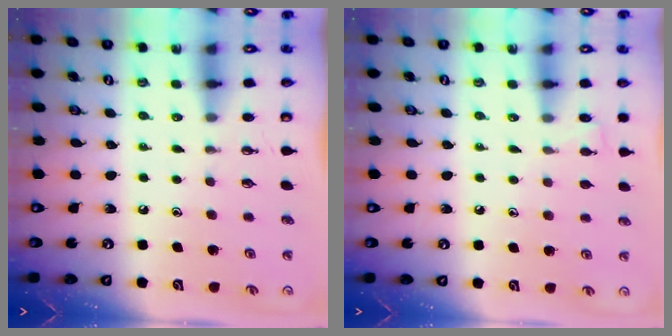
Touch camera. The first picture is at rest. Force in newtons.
{"total": 5.3, "press": 5.3, "slide": 0.6}